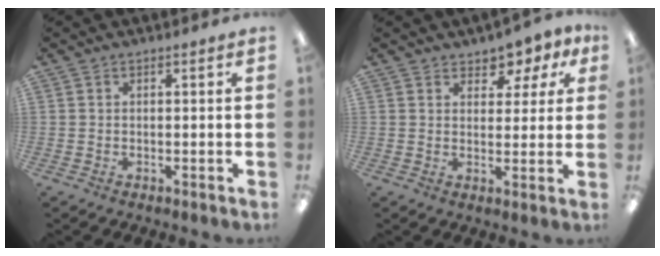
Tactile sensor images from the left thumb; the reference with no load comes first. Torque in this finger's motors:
{"motor_torque": [0.60, 0.33, -0.27, -0.18, 0.03]}